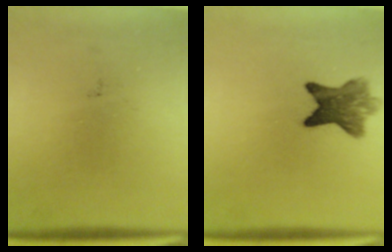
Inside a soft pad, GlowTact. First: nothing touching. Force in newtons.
{"total": 7.0}